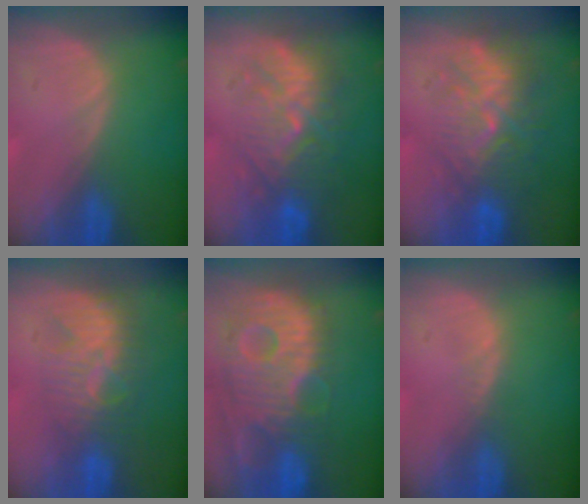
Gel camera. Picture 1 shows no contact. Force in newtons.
{"total": 9.5, "press": 9.0, "slide": 3.0}
{"total": 9.4, "press": 8.7, "slide": 3.5}
{"total": 7.8, "press": 7.2, "slide": 2.8}
{"total": 13.5, "press": 11.7, "slide": 6.7}
{"total": 0.7, "press": 0.6, "slide": 0.3}